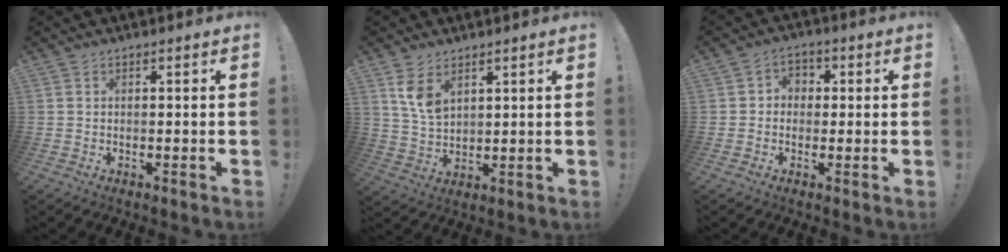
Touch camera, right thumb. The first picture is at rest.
{"total": 7.7, "force": [4.5, 4.2, 4.5], "torque": [-0.072, -0.023, 0.084]}
{"total": 4.0, "force": [-0.2, 3.7, 1.4], "torque": [-0.019, 0.007, -0.003]}